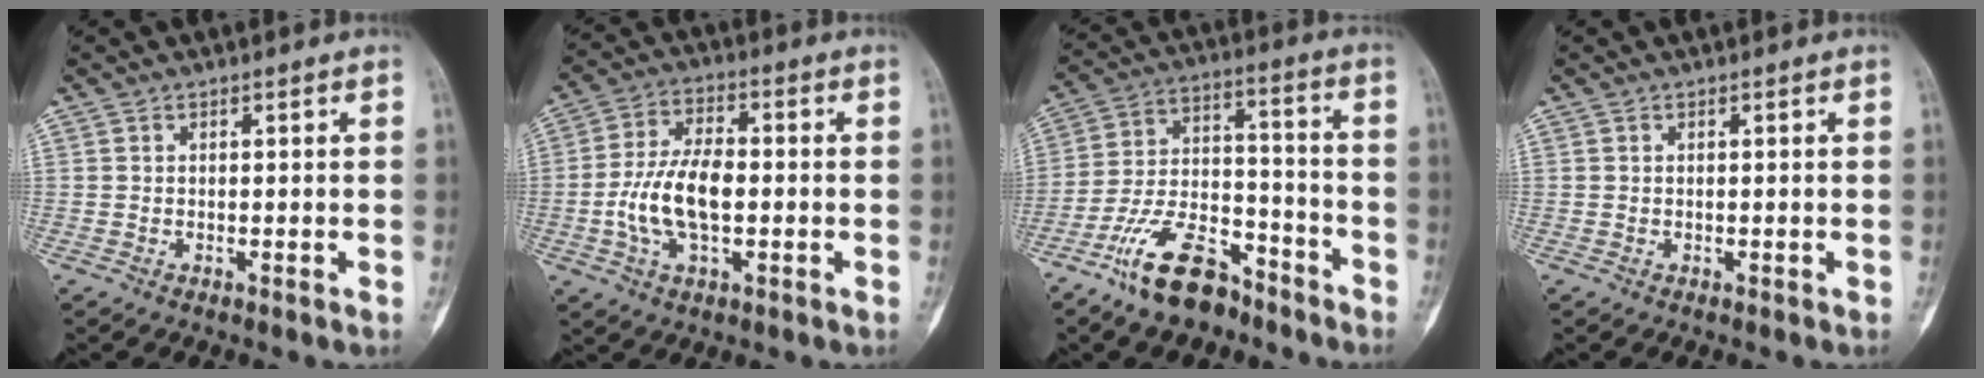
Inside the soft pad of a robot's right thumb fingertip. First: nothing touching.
{"total": 11.9, "force": [-1.6, 6.2, 10.0], "torque": [-0.190, 0.019, -0.034]}
{"total": 15.1, "force": [-10.6, 7.0, 8.1], "torque": [-0.131, 0.085, -0.196]}
{"total": 0.0}